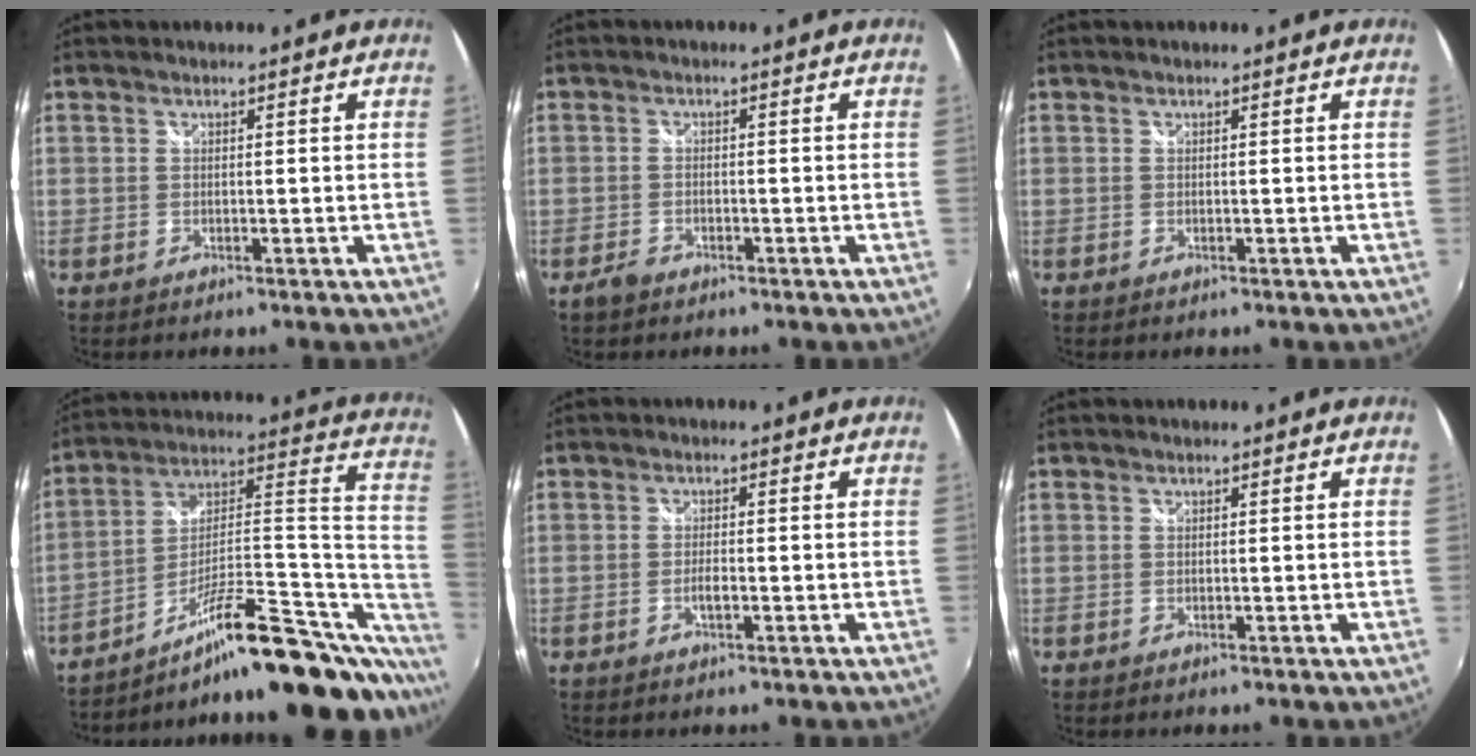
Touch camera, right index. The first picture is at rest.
{"total": 2.7, "force": [-2.0, 1.4, 1.1], "torque": [-0.030, -0.001, -0.039]}
{"total": 0.0}
{"total": 29.6, "force": [-19.2, 8.1, 21.1], "torque": [-0.252, 0.024, -0.283]}
{"total": 1.8, "force": [-0.8, 0.5, 1.6], "torque": [-0.034, 0.000, -0.014]}
{"total": 0.0}